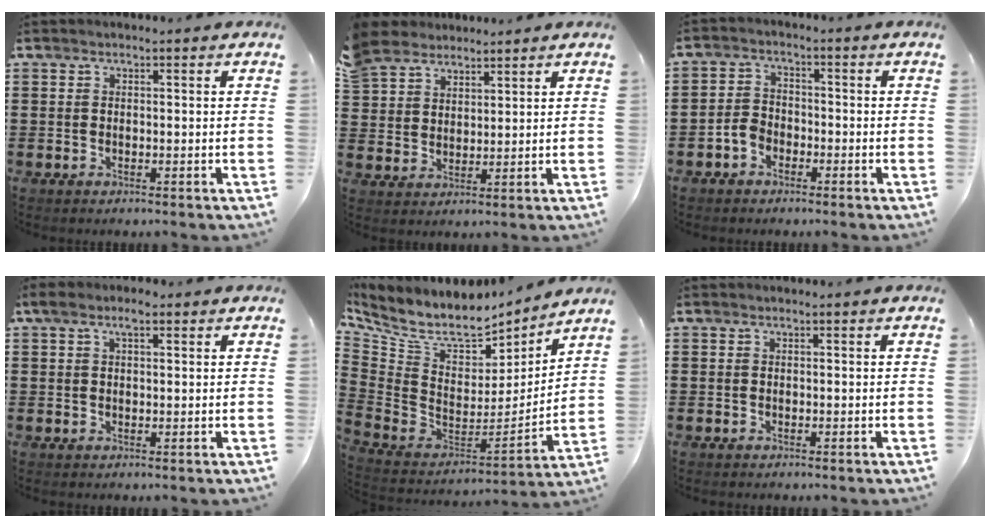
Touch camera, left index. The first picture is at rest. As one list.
[{"total": 5.7, "force": [5.0, 2.9, 0.3], "torque": [-0.034, -0.008, 0.096]}, {"total": 3.1, "force": [-1.9, 2.0, 1.3], "torque": [-0.034, 0.007, -0.041]}, {"total": 3.3, "force": [1.8, 1.3, 2.4], "torque": [-0.052, 0.007, 0.030]}, {"total": 8.2, "force": [6.3, 3.5, 3.8], "torque": [-0.102, -0.054, 0.108]}, {"total": 0.0}]